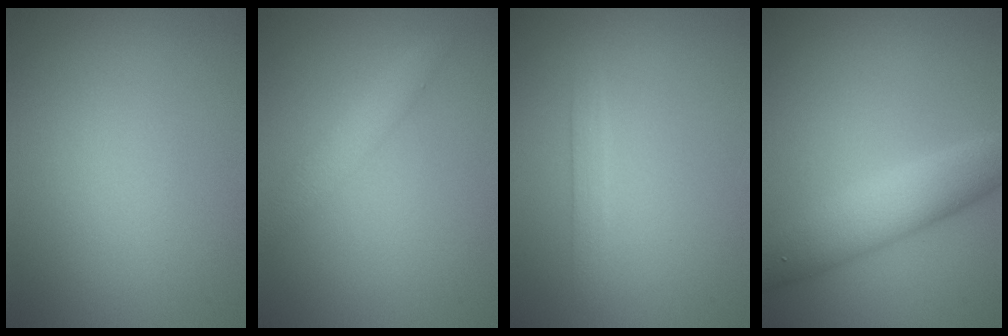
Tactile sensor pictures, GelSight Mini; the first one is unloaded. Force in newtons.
{"total": 2.7, "press": 2.7, "slide": 0.1}
{"total": 1.3, "press": 1.3, "slide": 0.1}
{"total": 5.3, "press": 5.3, "slide": 0.1}